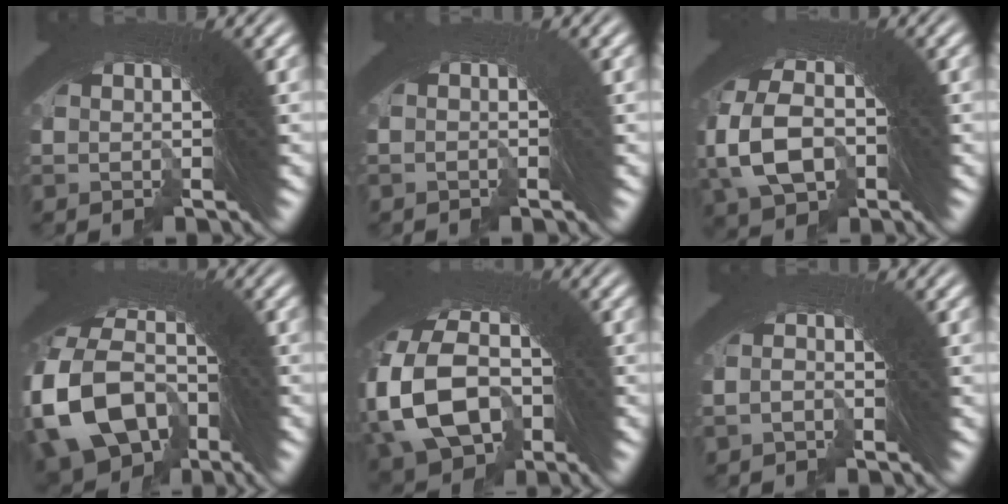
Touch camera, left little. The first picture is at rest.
{"total": 2.9, "force": [-1.5, -1.1, -2.2], "torque": [0.031, -0.010, -0.018]}
{"total": 6.6, "force": [-3.0, 5.5, 2.3], "torque": [-0.050, -0.024, -0.043]}
{"total": 13.2, "force": [-4.3, 10.6, 6.5], "torque": [-0.146, -0.050, -0.069]}
{"total": 11.2, "force": [-3.2, 9.2, 5.5], "torque": [-0.115, -0.033, -0.052]}
{"total": 3.1, "force": [-2.5, 0.0, -1.9], "torque": [0.040, -0.008, -0.041]}